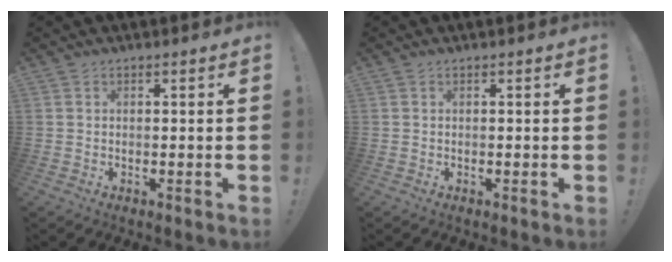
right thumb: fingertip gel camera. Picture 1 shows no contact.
{"total": 0.0}